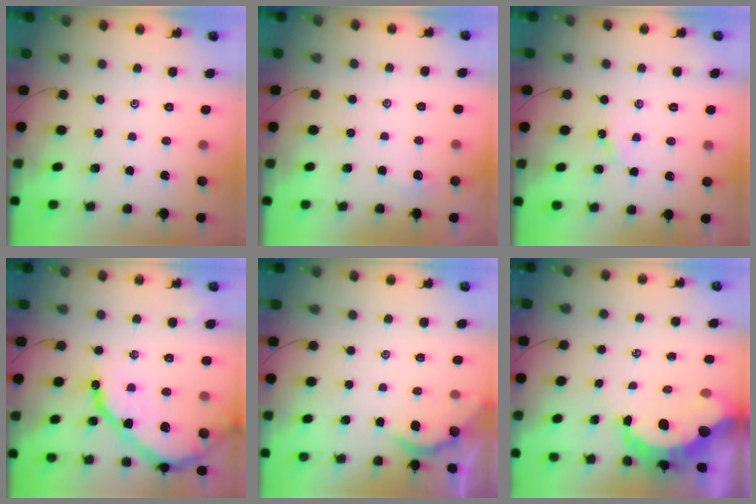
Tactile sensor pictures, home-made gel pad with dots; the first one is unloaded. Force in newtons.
{"total": 2.7, "press": 2.7, "slide": 0.3}
{"total": 2.9, "press": 2.8, "slide": 0.4}
{"total": 14.9, "press": 14.9, "slide": 1.5}
{"total": 2.1, "press": 2.0, "slide": 0.4}
{"total": 10.5, "press": 10.4, "slide": 1.4}